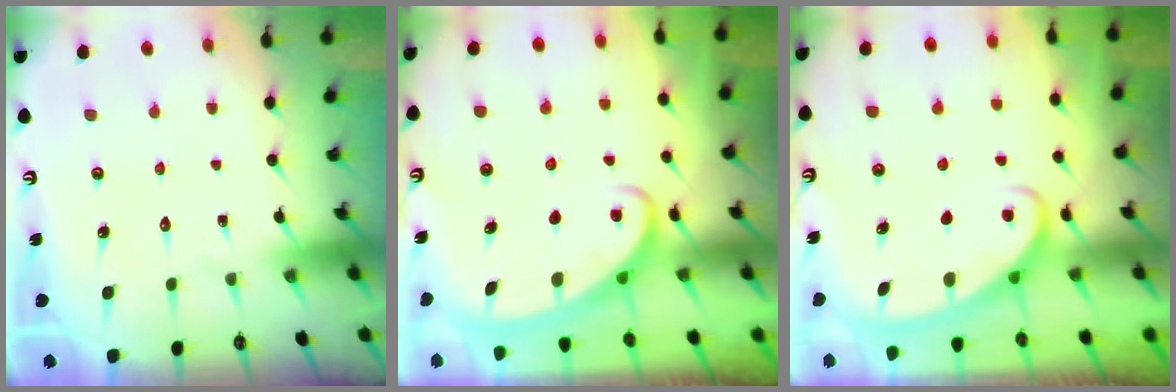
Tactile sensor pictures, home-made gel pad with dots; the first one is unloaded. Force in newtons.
{"total": 2.5, "press": 2.5, "slide": 0.4}
{"total": 2.8, "press": 2.8, "slide": 0.4}